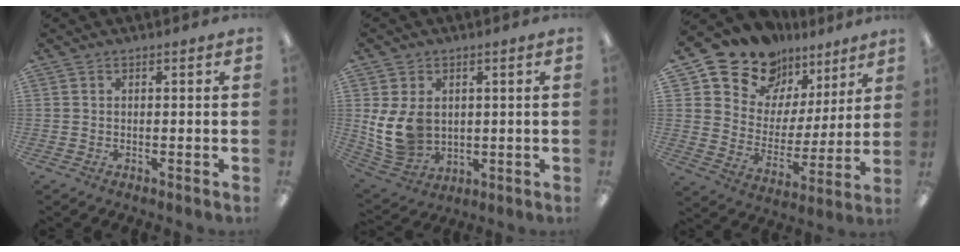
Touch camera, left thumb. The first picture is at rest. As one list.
[{"total": 11.7, "force": [1.1, 9.2, 7.1], "torque": [-0.171, 0.000, 0.027]}, {"total": 13.9, "force": [11.3, 8.0, 1.8], "torque": [-0.057, -0.096, 0.211]}]